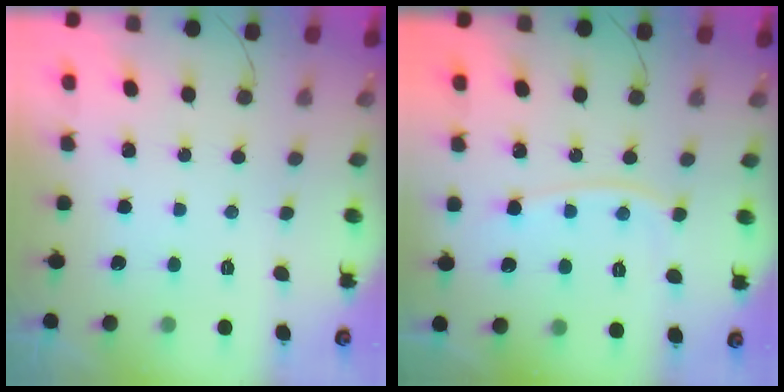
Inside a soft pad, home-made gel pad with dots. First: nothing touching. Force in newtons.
{"total": 7.8, "press": 7.7, "slide": 0.9}